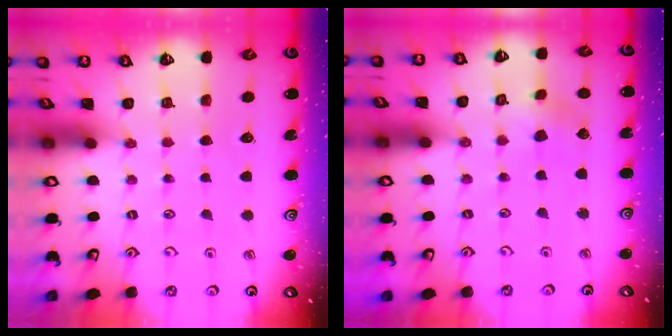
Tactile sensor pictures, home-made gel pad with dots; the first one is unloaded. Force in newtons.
{"total": 2.9, "press": 2.8, "slide": 0.8}